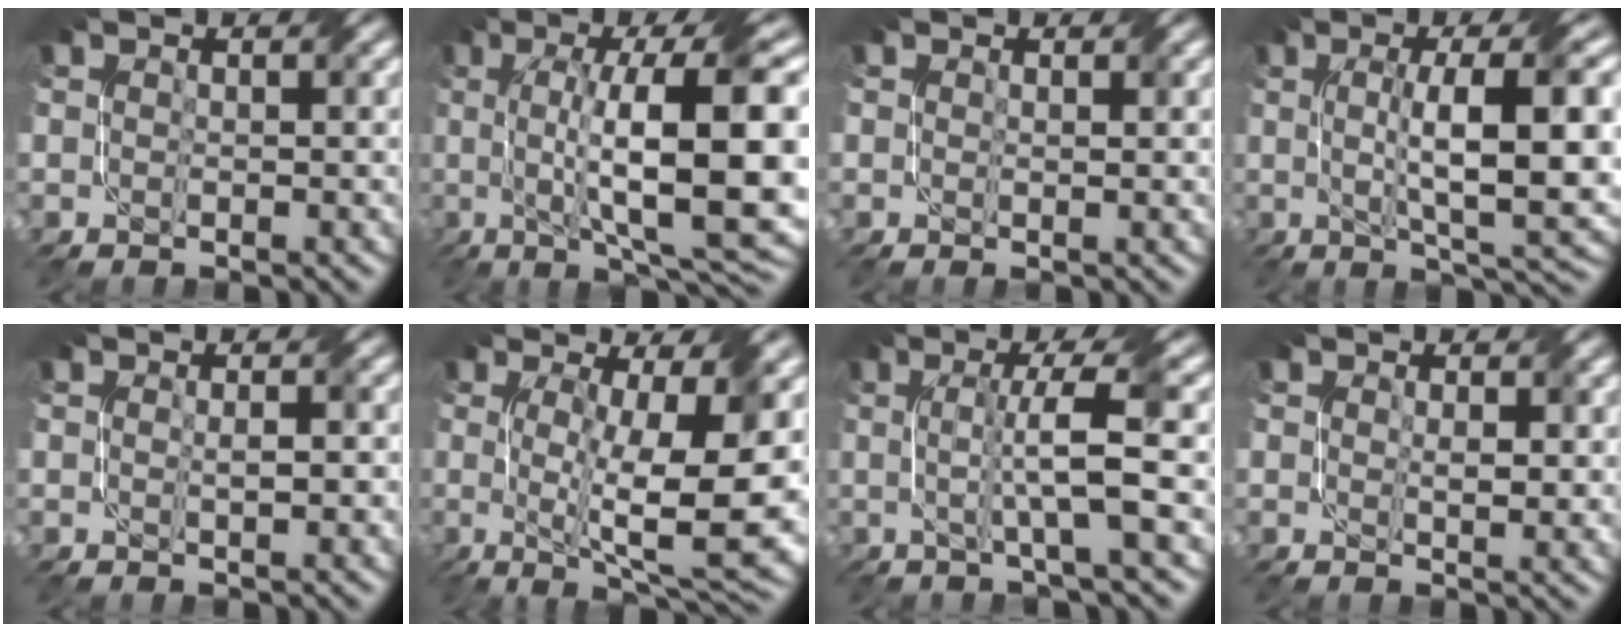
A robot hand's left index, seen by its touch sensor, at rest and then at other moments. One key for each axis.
{"total": 14.3, "fx": 0.6, "fy": 3.8, "fz": 13.8, "tx": -0.206, "ty": 0.004, "tz": 0.014}
{"total": 0.6, "fx": 0.3, "fy": -0.1, "fz": 0.6, "tx": -0.010, "ty": -0.004, "tz": 0.001}
{"total": 11.9, "fx": 1.1, "fy": 2.9, "fz": 11.5, "tx": -0.166, "ty": 0.005, "tz": 0.021}
{"total": 1.3, "fx": 0.1, "fy": 0.1, "fz": 1.3, "tx": -0.023, "ty": 0.001, "tz": 0.002}
{"total": 12.1, "fx": -0.1, "fy": 3.0, "fz": 11.7, "tx": -0.176, "ty": -0.012, "tz": 0.006}
{"total": 5.9, "fx": 0.1, "fy": 0.5, "fz": 5.9, "tx": -0.102, "ty": 0.008, "tz": 0.001}
{"total": 2.2, "fx": 0.7, "fy": 0.9, "fz": 1.9, "tx": -0.031, "ty": -0.006, "tz": 0.015}